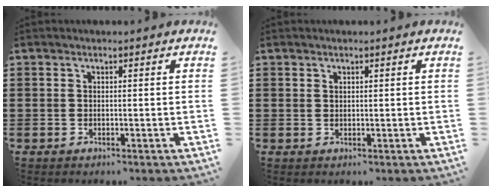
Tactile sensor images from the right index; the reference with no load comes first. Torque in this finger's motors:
{"motor_torque": [-0.07, 0.37, -0.02, 0.00]}